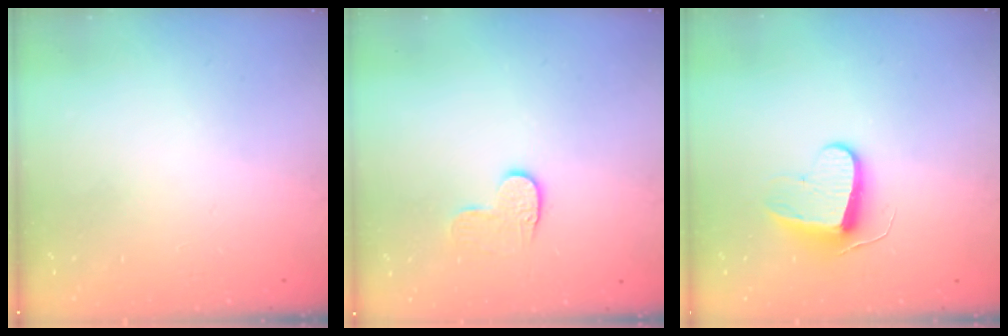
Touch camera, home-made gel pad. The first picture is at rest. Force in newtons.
{"total": 7.0, "press": 6.9, "slide": 0.6}
{"total": 9.3, "press": 9.3, "slide": 0.6}